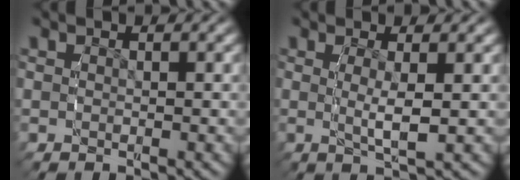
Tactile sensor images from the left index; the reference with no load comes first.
{"total": 2.8, "force": [0.1, 0.4, 2.8], "torque": [-0.057, -0.009, 0.002]}